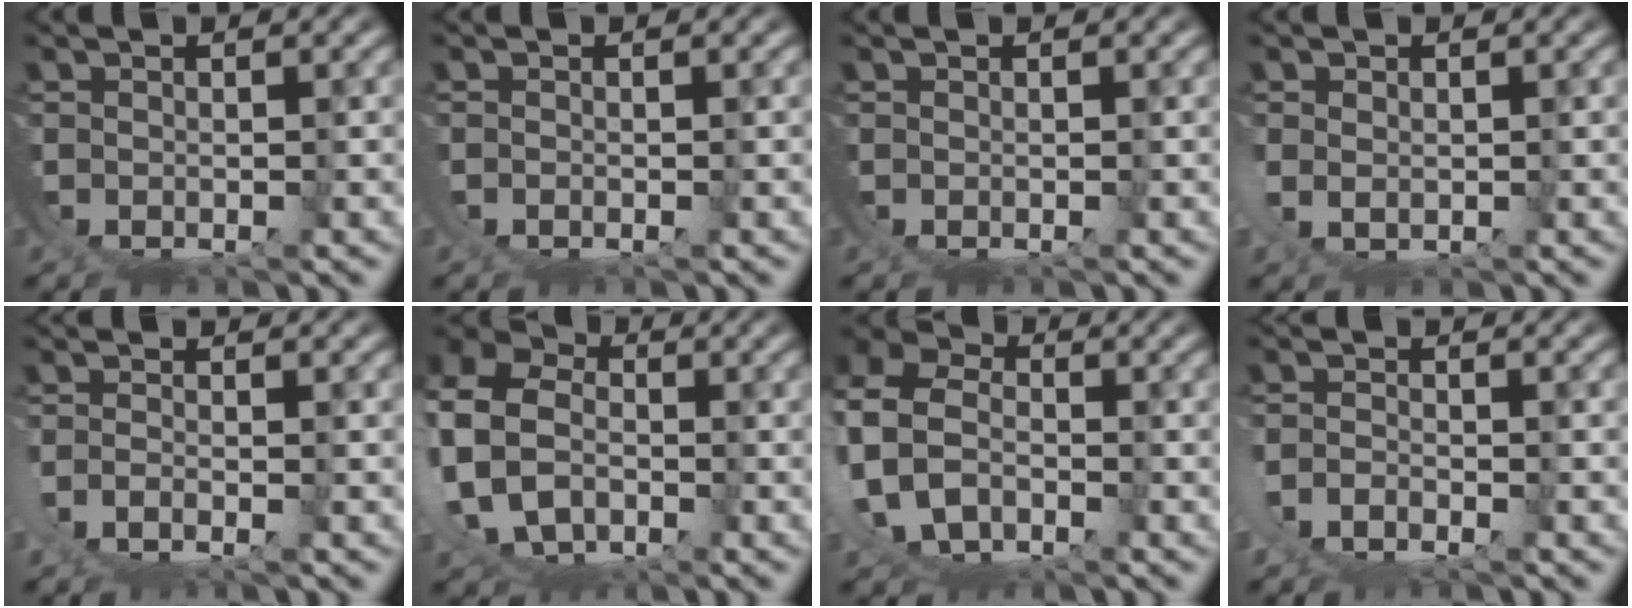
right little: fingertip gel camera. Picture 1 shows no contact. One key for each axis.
{"total": 0.7, "fx": 0.1, "fy": -0.5, "fz": 0.5, "tx": -0.009, "ty": -0.001, "tz": 0.000}
{"total": 0.0}
{"total": 1.5, "fx": 0.6, "fy": 0.6, "fz": 1.2, "tx": -0.037, "ty": -0.015, "tz": 0.024}
{"total": 1.8, "fx": -0.6, "fy": -0.3, "fz": 1.7, "tx": -0.035, "ty": -0.006, "tz": -0.008}
{"total": 9.2, "fx": 1.3, "fy": 7.2, "fz": 5.6, "tx": -0.130, "ty": -0.007, "tz": 0.014}
{"total": 7.3, "fx": 1.0, "fy": 5.6, "fz": 4.6, "tx": -0.116, "ty": -0.003, "tz": 0.011}
{"total": 1.7, "fx": -1.0, "fy": 0.4, "fz": 1.3, "tx": -0.026, "ty": -0.004, "tz": -0.019}